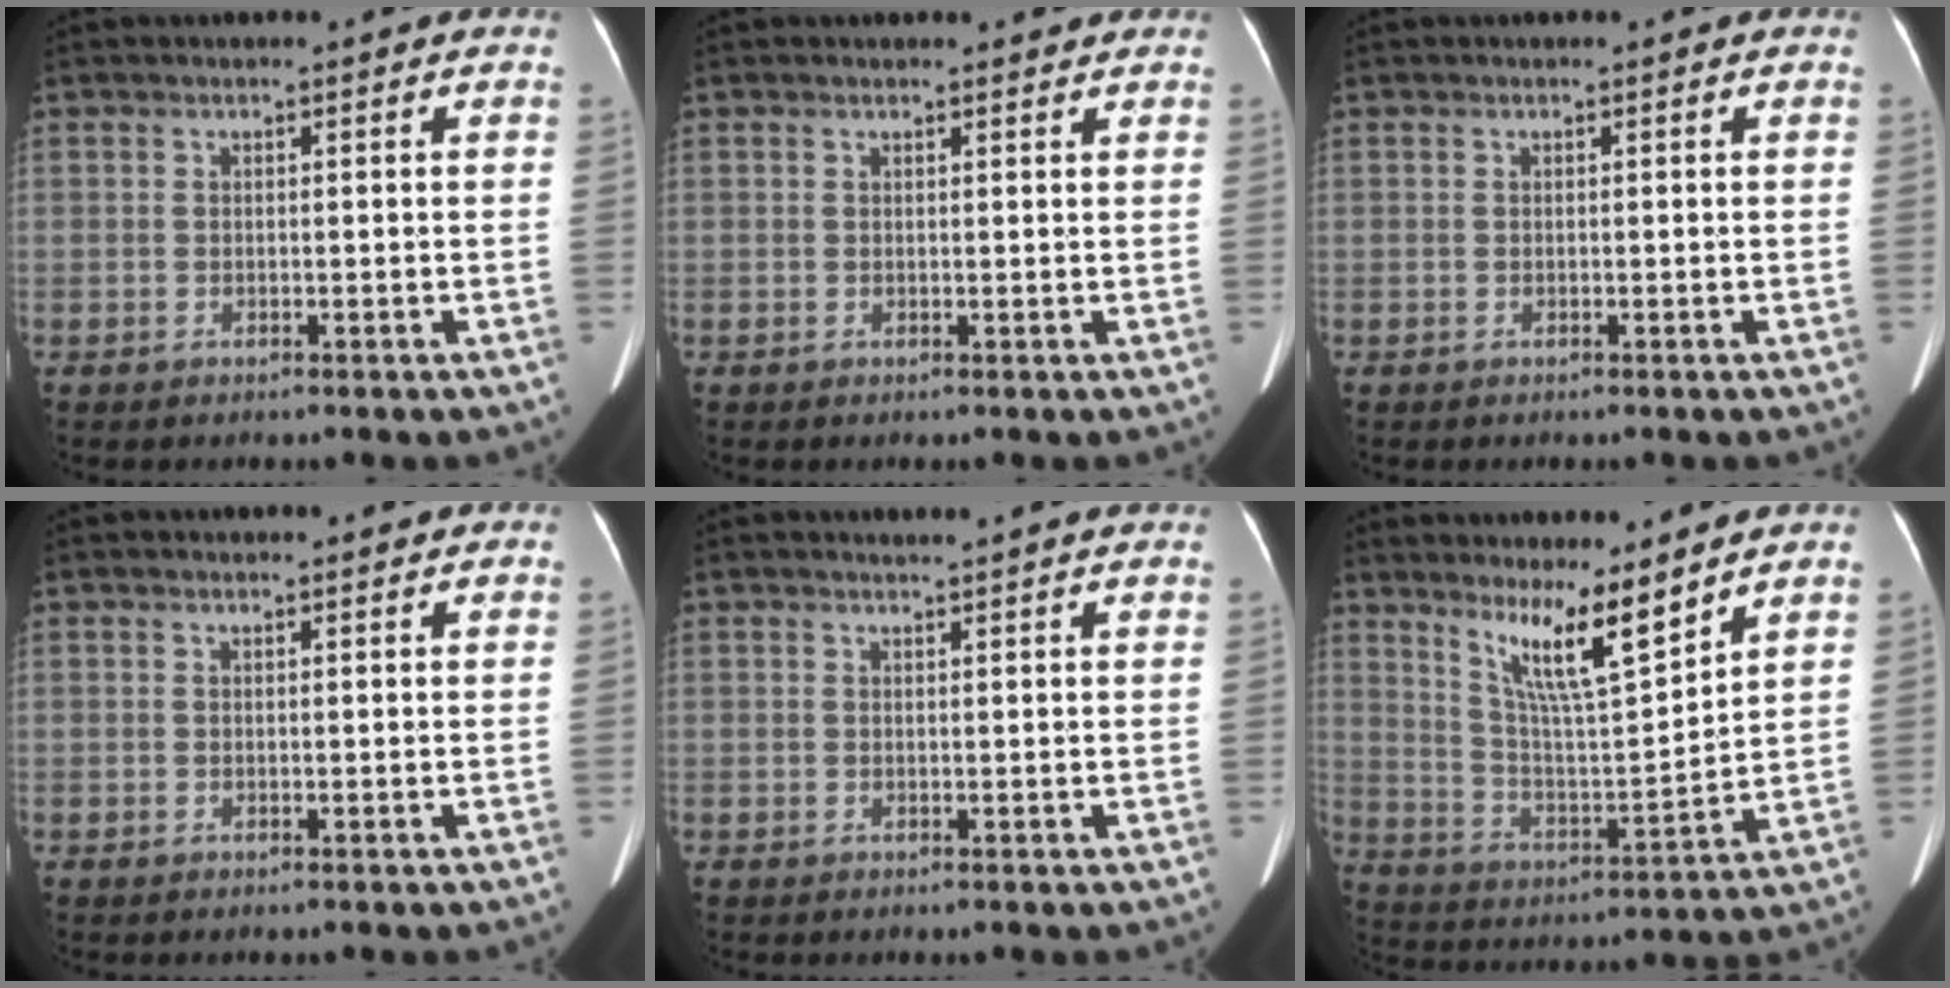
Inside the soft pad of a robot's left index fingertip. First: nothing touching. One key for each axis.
{"total": 2.2, "fx": 2.1, "fy": 0.5, "fz": 0.4, "tx": -0.010, "ty": 0.003, "tz": 0.023}
{"total": 0.0}
{"total": 1.6, "fx": 1.5, "fy": 0.3, "fz": 0.3, "tx": -0.011, "ty": 0.004, "tz": 0.018}
{"total": 3.2, "fx": 3.0, "fy": -0.4, "fz": 0.9, "tx": -0.016, "ty": 0.009, "tz": 0.037}
{"total": 10.2, "fx": 7.6, "fy": 0.4, "fz": 6.9, "tx": -0.130, "ty": -0.014, "tz": 0.144}